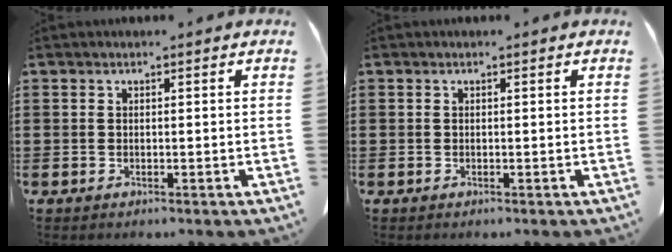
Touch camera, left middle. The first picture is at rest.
{"total": 0.0}